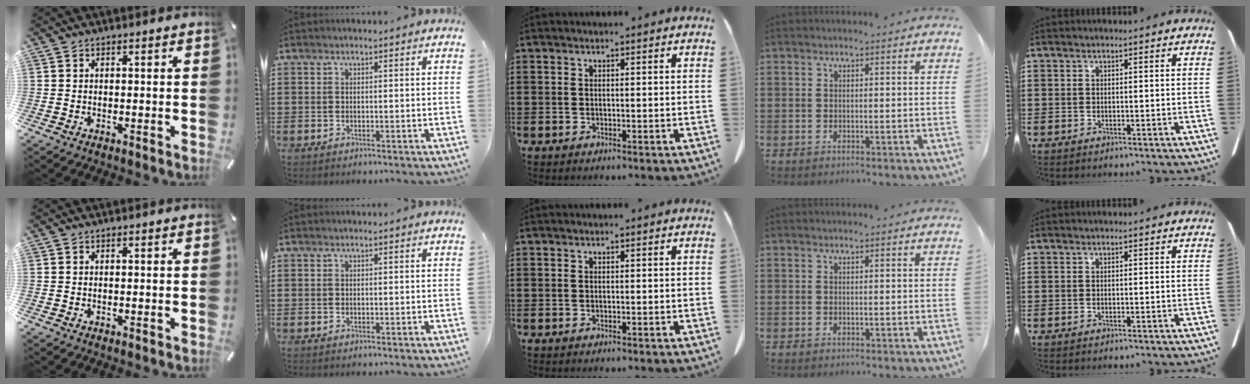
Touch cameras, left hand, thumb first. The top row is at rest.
{}